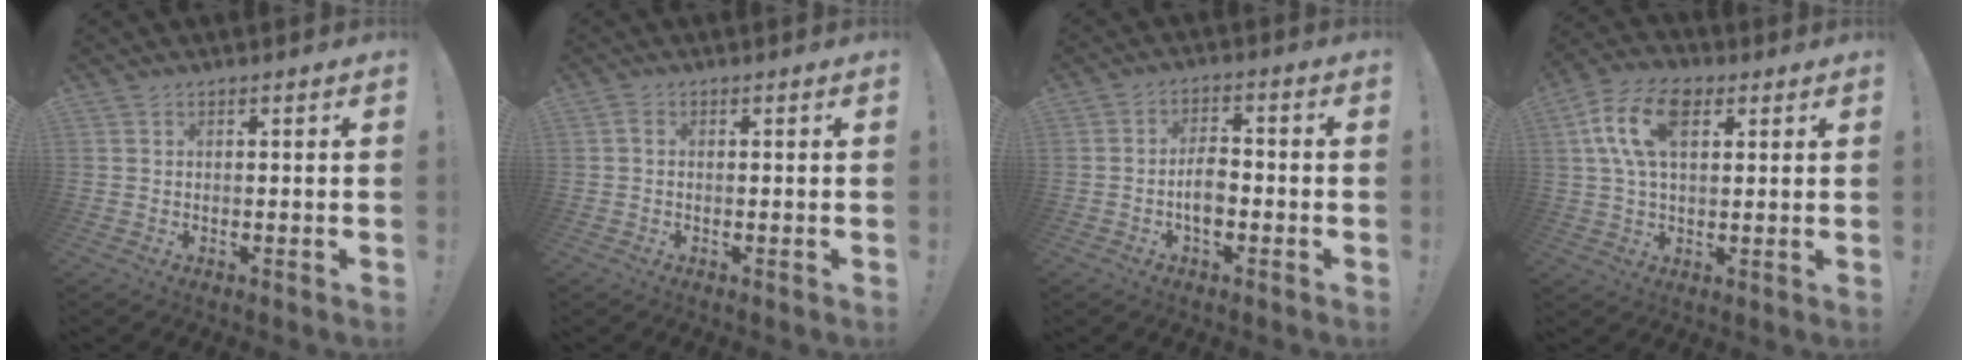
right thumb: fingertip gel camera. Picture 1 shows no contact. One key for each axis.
{"total": 0.9, "fx": -0.2, "fy": 0.4, "fz": 0.8, "tx": -0.015, "ty": 0.003, "tz": -0.004}
{"total": 6.1, "fx": -1.7, "fy": 3.6, "fz": 4.6, "tx": -0.070, "ty": 0.004, "tz": -0.034}
{"total": 14.0, "fx": 4.9, "fy": 8.2, "fz": 10.2, "tx": -0.186, "ty": 0.003, "tz": 0.092}